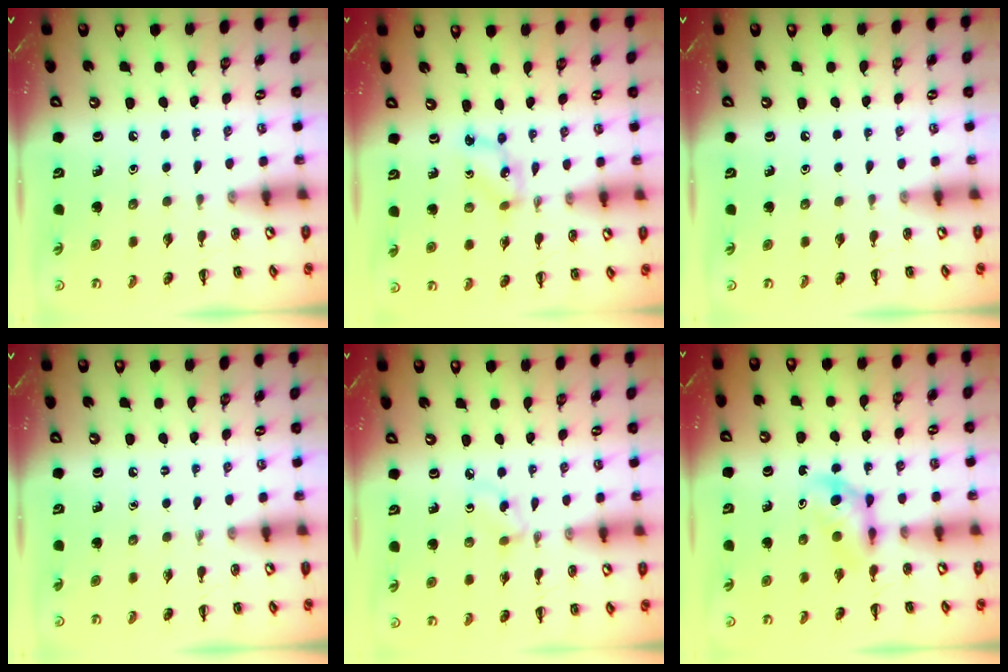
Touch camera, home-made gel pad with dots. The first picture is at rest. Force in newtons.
{"total": 2.5, "press": 2.5, "slide": 0.6}
{"total": 0.0}
{"total": 0.0}
{"total": 2.7, "press": 2.5, "slide": 1.1}
{"total": 3.9, "press": 3.8, "slide": 1.1}